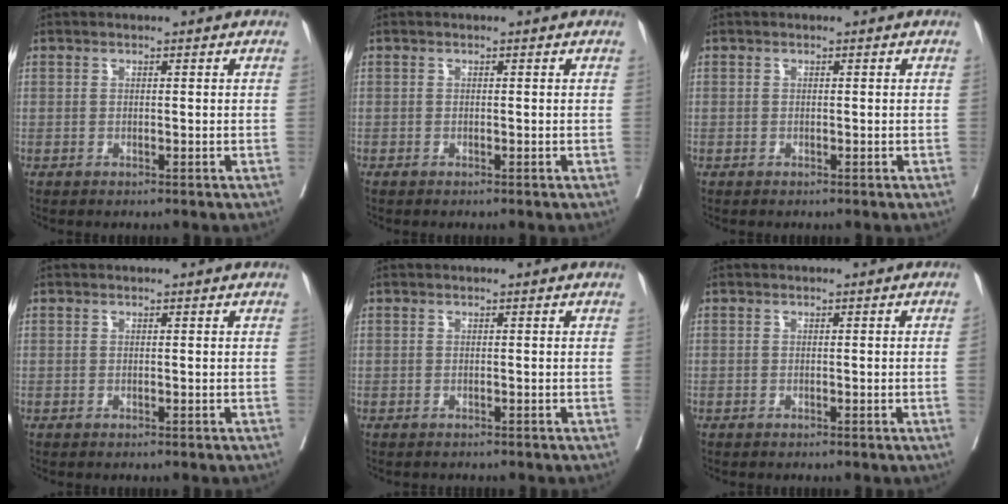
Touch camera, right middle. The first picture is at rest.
{"total": 0.0}
{"total": 0.0}
{"total": 0.0}
{"total": 0.8, "force": [-0.7, 0.4, 0.0], "torque": [-0.013, 0.000, -0.013]}
{"total": 0.7, "force": [-0.1, -0.2, 0.6], "torque": [-0.008, -0.001, 0.001]}